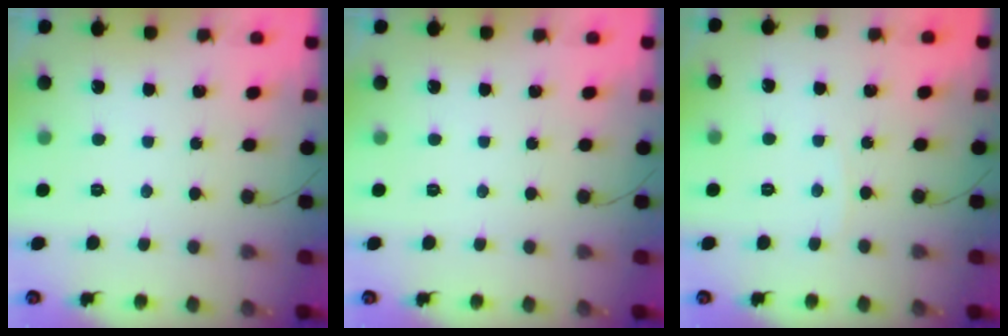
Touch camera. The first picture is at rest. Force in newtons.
{"total": 0.0}
{"total": 2.2, "press": 2.2, "slide": 0.2}